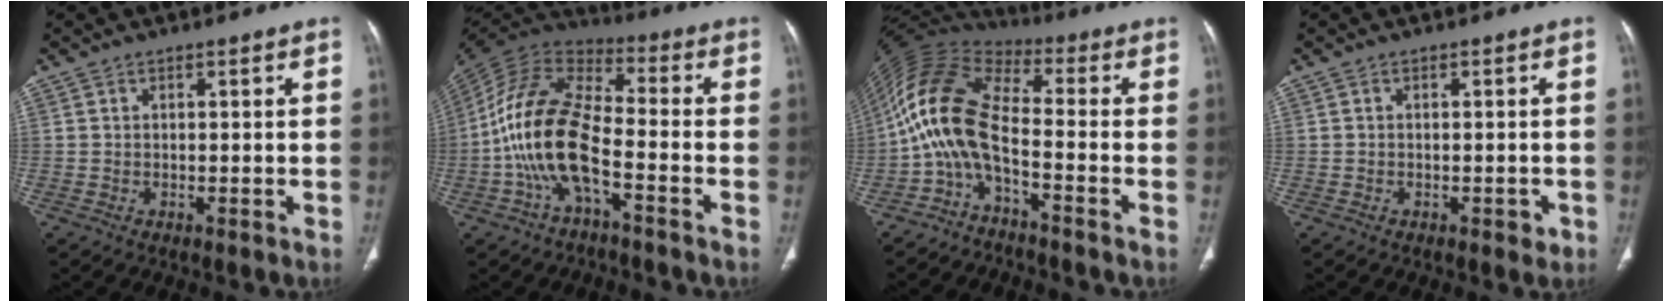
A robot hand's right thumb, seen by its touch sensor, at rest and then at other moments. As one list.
[{"total": 15.9, "force": [-4.9, 6.8, 13.5], "torque": [-0.268, 0.051, -0.100]}, {"total": 11.3, "force": [-3.8, 4.0, 9.9], "torque": [-0.210, 0.068, -0.093]}, {"total": 1.5, "force": [-0.7, 0.9, 1.0], "torque": [-0.005, 0.002, -0.008]}]